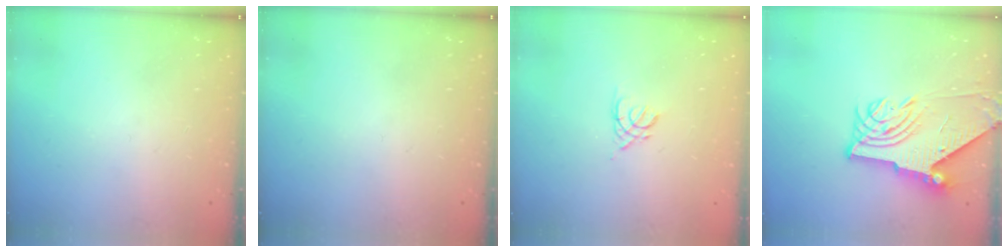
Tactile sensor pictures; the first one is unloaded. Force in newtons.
{"total": 0.0}
{"total": 2.5, "press": 2.5, "slide": 0.6}
{"total": 8.8, "press": 8.7, "slide": 1.1}